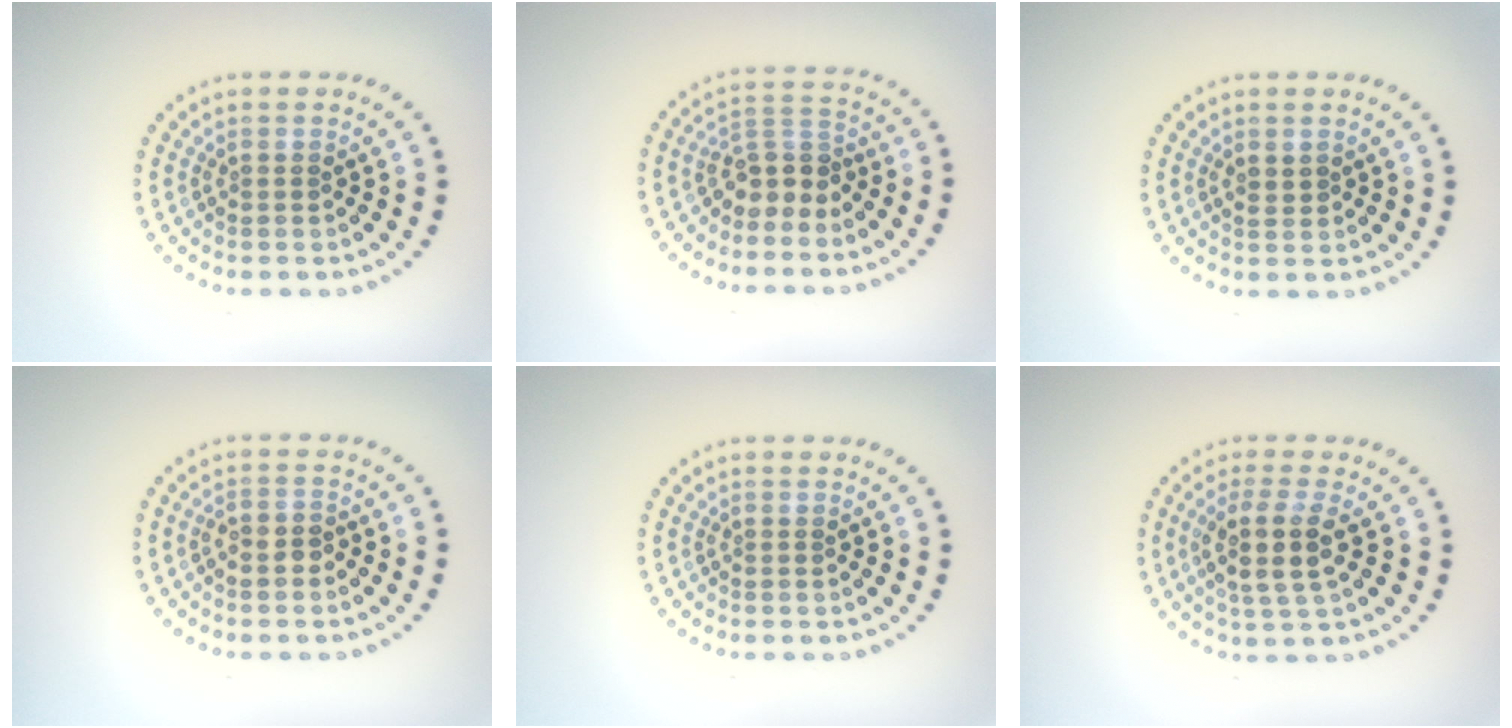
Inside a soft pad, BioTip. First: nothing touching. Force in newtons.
{"total": 2.9, "press": 2.5, "slide": 1.6}
{"total": 0.7, "press": 0.6, "slide": 0.4}
{"total": 1.2, "press": 1.0, "slide": 0.6}
{"total": 0.0}
{"total": 3.8, "press": 3.2, "slide": 2.0}